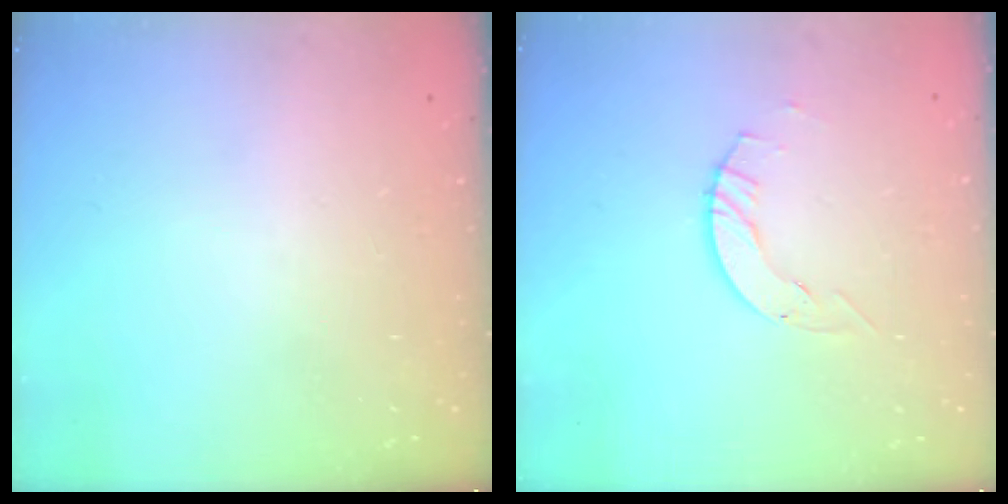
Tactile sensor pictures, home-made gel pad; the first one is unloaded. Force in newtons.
{"total": 2.1, "press": 2.1, "slide": 0.3}